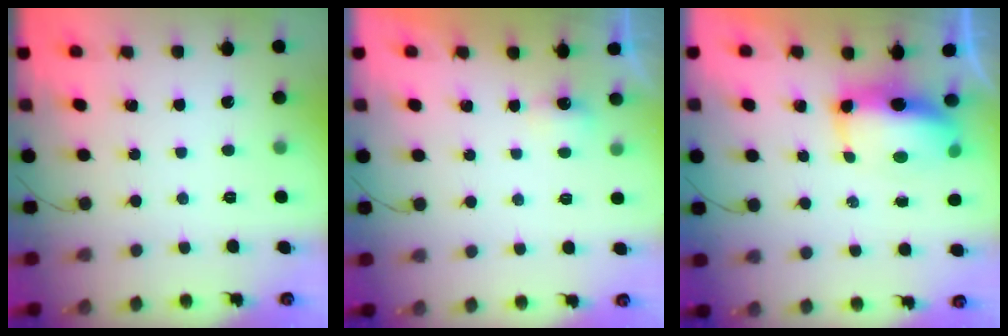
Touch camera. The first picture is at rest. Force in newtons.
{"total": 2.4, "press": 2.3, "slide": 0.6}
{"total": 11.5, "press": 10.6, "slide": 4.4}